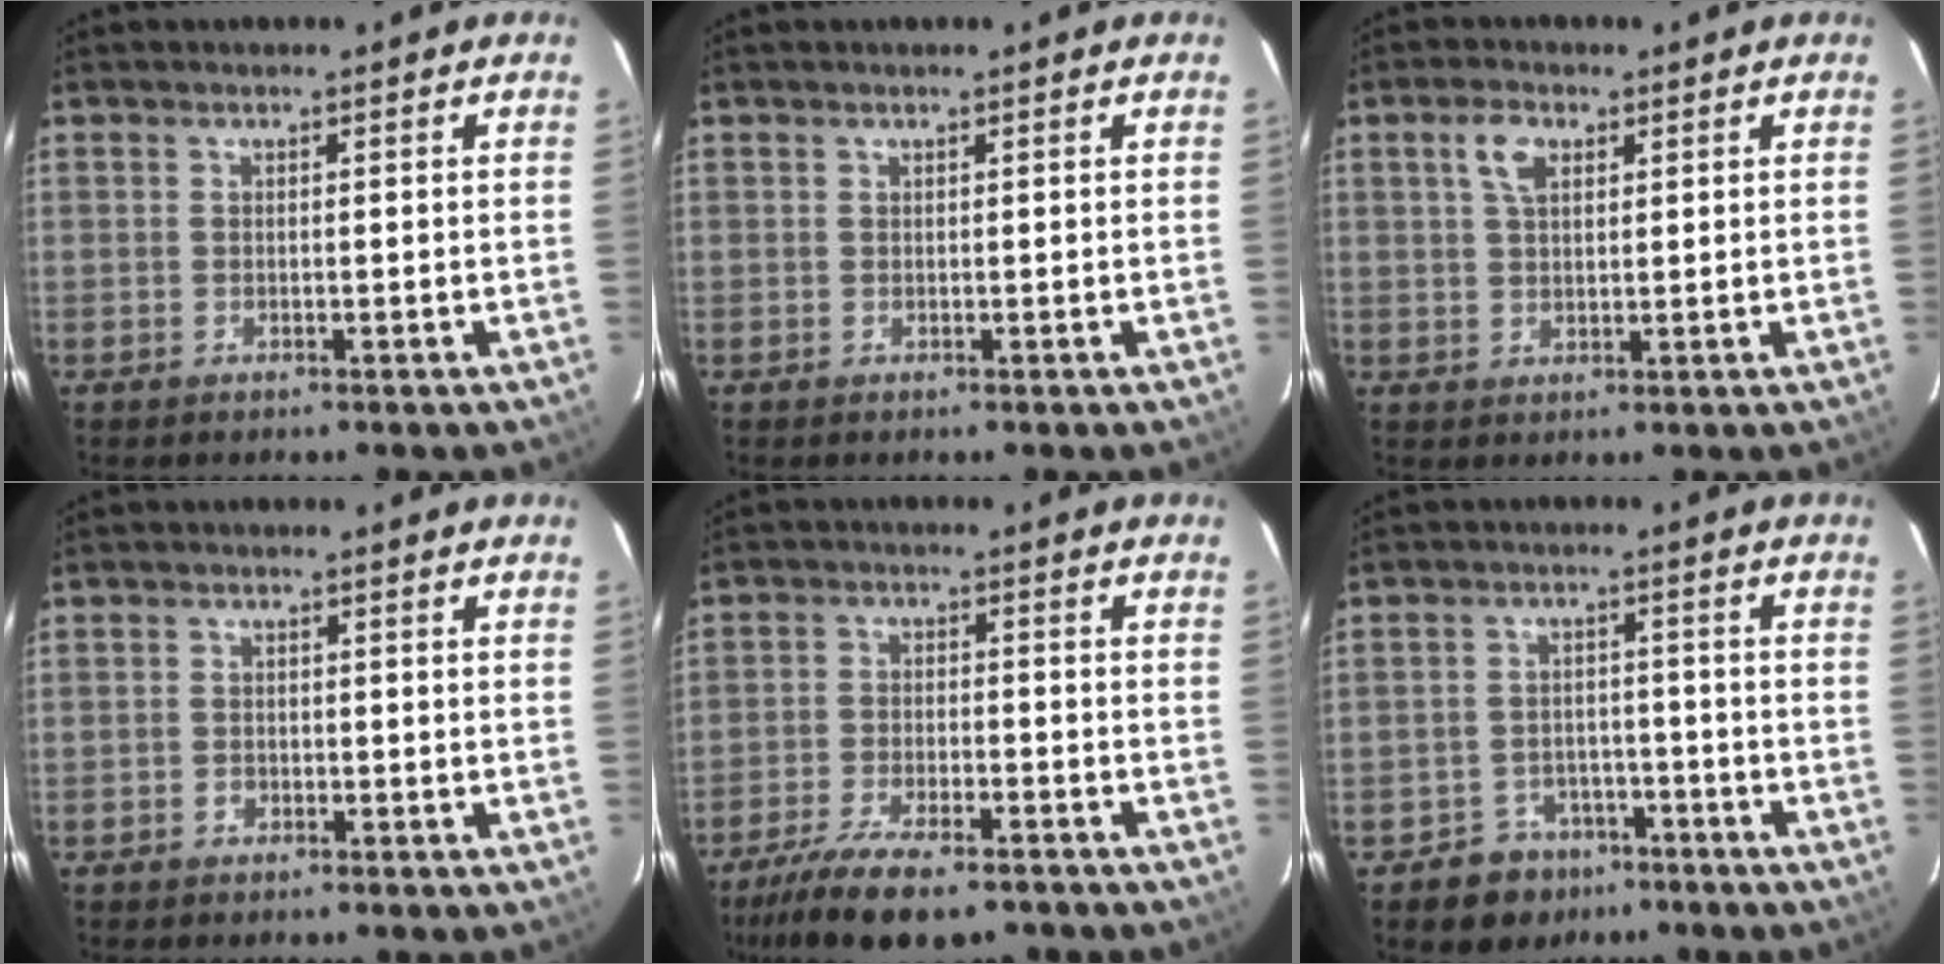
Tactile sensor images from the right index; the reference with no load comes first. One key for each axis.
{"total": 0.0}
{"total": 4.2, "fx": 1.8, "fy": 2.4, "fz": 3.0, "tx": -0.056, "ty": 0.011, "tz": 0.034}
{"total": 1.4, "fx": -0.9, "fy": 1.1, "fz": 0.1, "tx": -0.003, "ty": 0.004, "tz": -0.014}
{"total": 13.4, "fx": -10.3, "fy": 4.3, "fz": 7.5, "tx": -0.169, "ty": -0.028, "tz": -0.178}
{"total": 7.0, "fx": -4.6, "fy": 5.3, "fz": 0.6, "tx": -0.026, "ty": 0.030, "tz": -0.062}